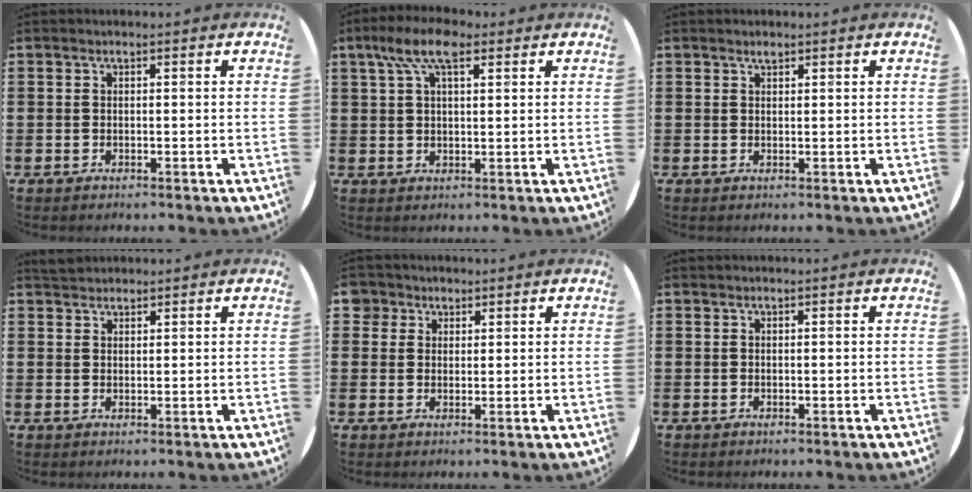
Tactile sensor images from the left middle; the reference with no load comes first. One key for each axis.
{"total": 7.3, "fx": 4.2, "fy": 3.0, "fz": 5.2, "tx": -0.105, "ty": 0.009, "tz": 0.074}
{"total": 0.7, "fx": 0.7, "fy": 0.1, "fz": 0.2, "tx": 0.005, "ty": -0.002, "tz": 0.011}
{"total": 1.8, "fx": 1.7, "fy": 0.5, "fz": 0.0, "tx": -0.003, "ty": 0.005, "tz": 0.034}
{"total": 2.7, "fx": 2.0, "fy": 1.9, "fz": 0.0, "tx": 0.000, "ty": 0.005, "tz": 0.036}
{"total": 0.0}